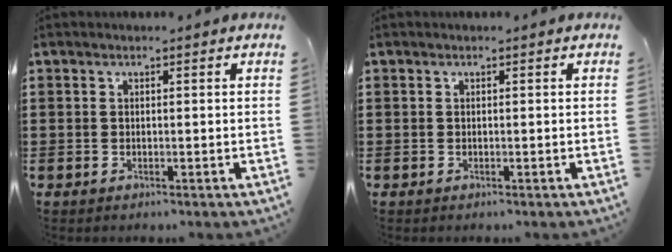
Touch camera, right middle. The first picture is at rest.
{"total": 0.0}